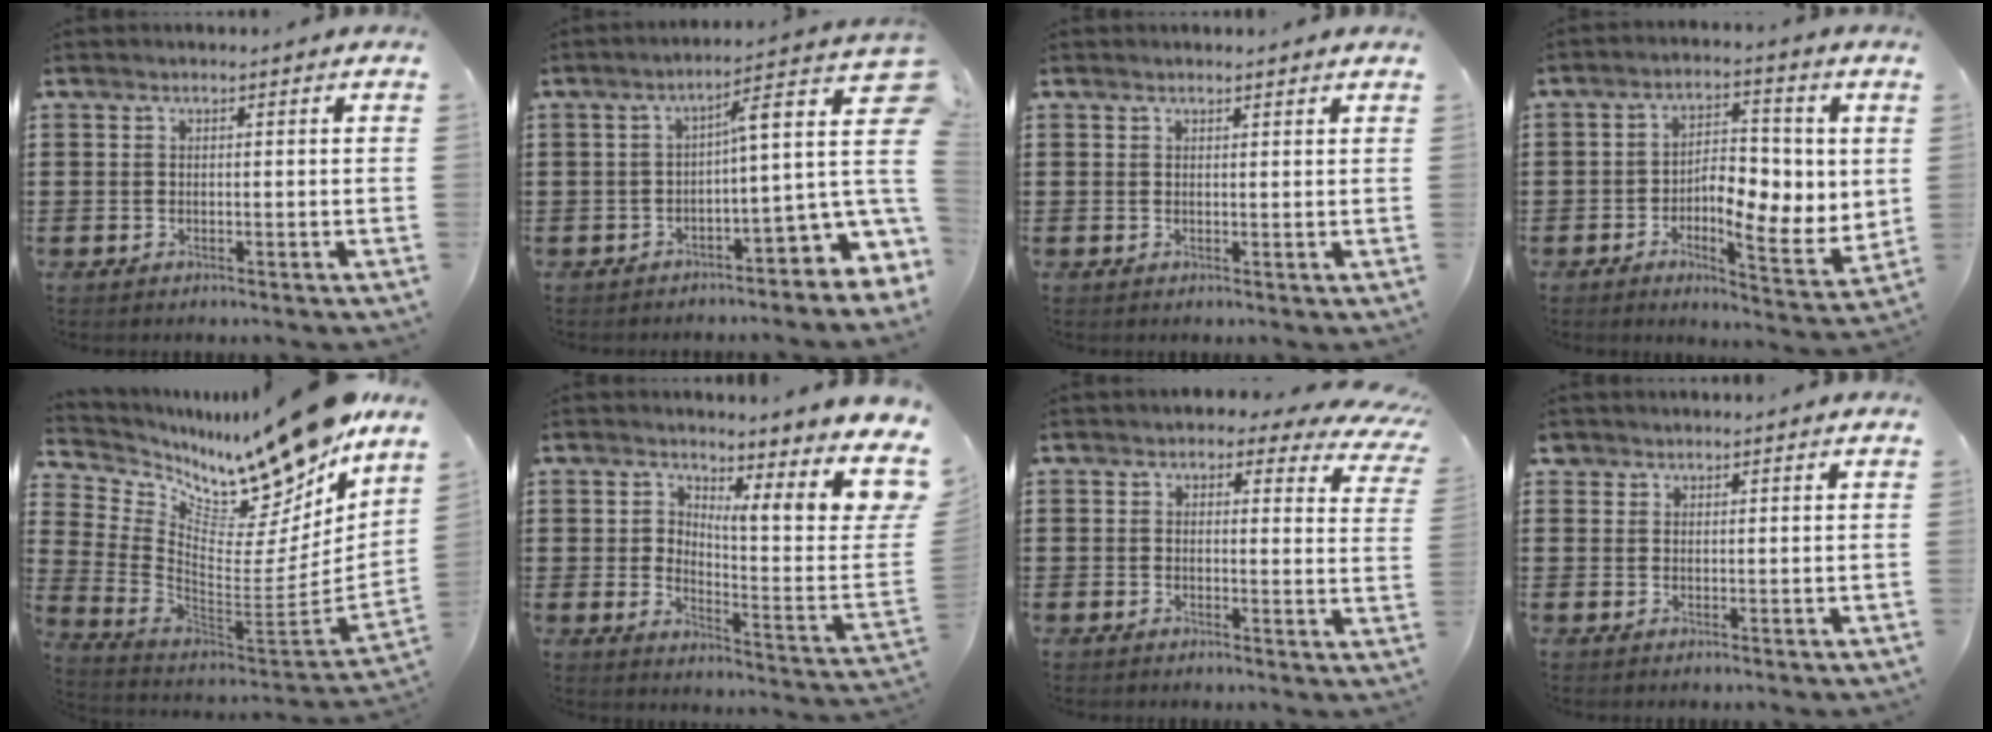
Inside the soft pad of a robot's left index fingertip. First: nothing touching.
{"total": 5.5, "force": [-0.3, 1.4, 5.3], "torque": [-0.078, -0.035, -0.020]}
{"total": 0.9, "force": [0.9, 0.0, 0.1], "torque": [-0.003, -0.001, 0.017]}
{"total": 6.5, "force": [0.1, 3.1, 5.7], "torque": [-0.094, -0.014, -0.005]}
{"total": 13.9, "force": [12.7, 2.3, 5.1], "torque": [-0.096, -0.119, 0.209]}
{"total": 7.3, "force": [3.4, 2.0, 6.1], "torque": [-0.100, -0.026, 0.052]}
{"total": 2.9, "force": [2.0, 1.8, 1.0], "torque": [-0.017, -0.008, 0.030]}
{"total": 1.5, "force": [1.3, 0.7, -0.2], "torque": [-0.002, 0.003, 0.027]}